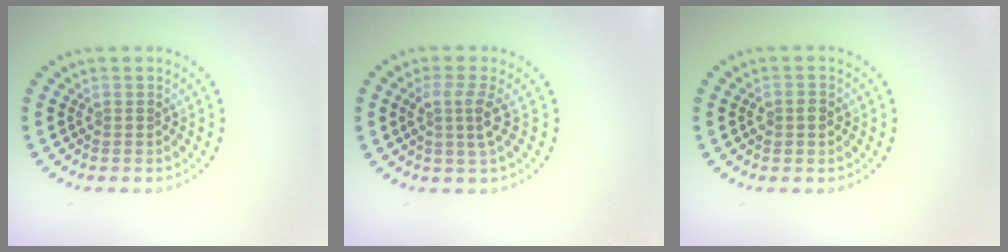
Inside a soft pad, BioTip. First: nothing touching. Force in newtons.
{"total": 2.5, "press": 1.9, "slide": 1.6}
{"total": 1.3, "press": 1.3, "slide": 0.3}